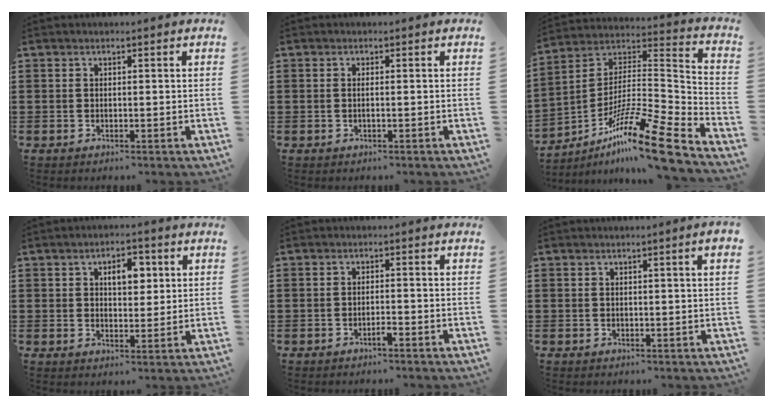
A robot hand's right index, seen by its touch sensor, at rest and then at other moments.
{"total": 0.7, "force": [-0.2, 0.0, 0.7], "torque": [-0.013, -0.002, -0.004]}
{"total": 16.3, "force": [-11.5, 1.3, 11.5], "torque": [-0.179, 0.023, -0.206]}
{"total": 4.5, "force": [1.5, 2.5, 3.4], "torque": [-0.049, 0.005, 0.018]}
{"total": 1.4, "force": [-1.1, 0.1, 1.0], "torque": [-0.019, -0.003, -0.019]}
{"total": 1.1, "force": [0.4, -0.2, 1.0], "torque": [-0.017, 0.001, 0.007]}